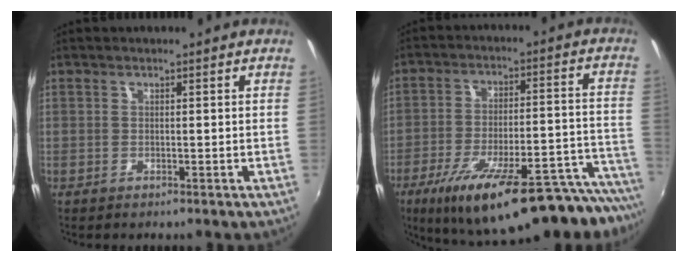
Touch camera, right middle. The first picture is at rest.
{"total": 29.0, "force": [-23.1, 4.6, 16.9], "torque": [-0.227, -0.044, -0.324]}